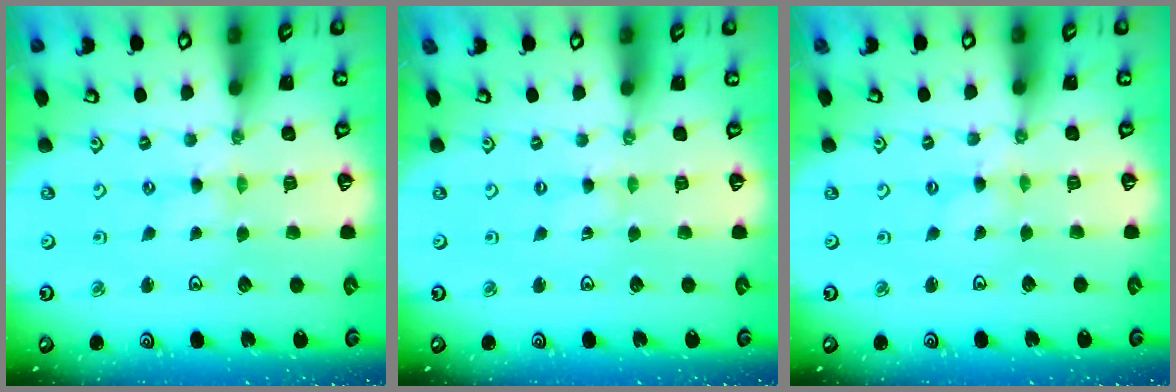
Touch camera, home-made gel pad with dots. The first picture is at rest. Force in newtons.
{"total": 0.0}
{"total": 0.0}